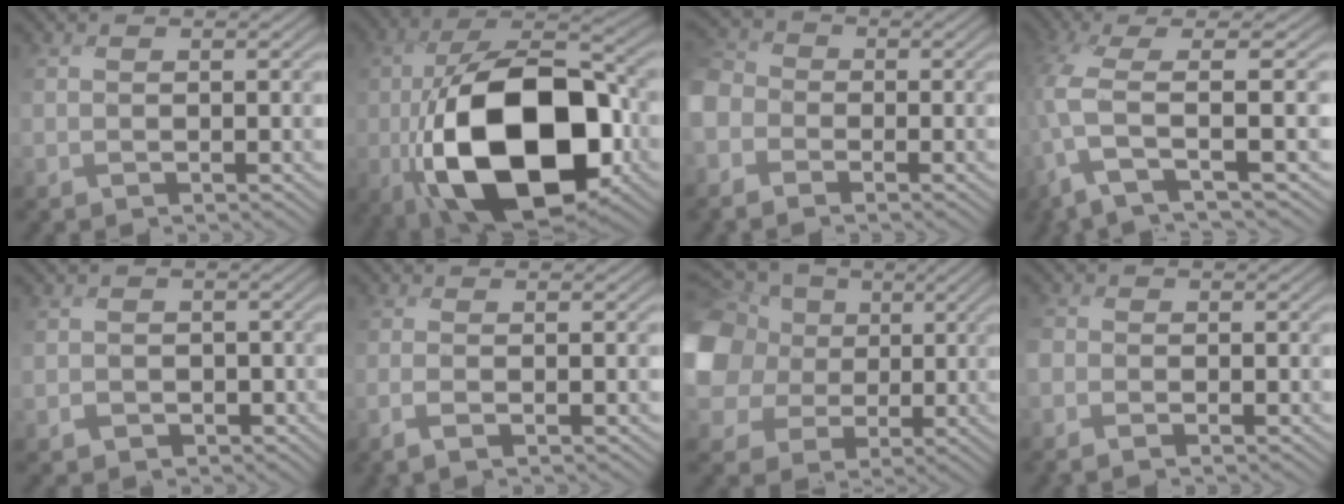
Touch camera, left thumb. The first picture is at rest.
{"total": 18.6, "force": [-4.1, 10.5, 14.8], "torque": [-0.294, -0.029, -0.066]}
{"total": 6.4, "force": [-2.9, 5.2, 2.4], "torque": [-0.097, -0.014, -0.085]}
{"total": 7.0, "force": [-1.2, 0.9, 6.8], "torque": [-0.151, 0.014, -0.045]}
{"total": 4.0, "force": [-1.4, 3.7, 0.6], "torque": [-0.025, -0.010, -0.027]}
{"total": 1.6, "force": [-0.7, -0.5, 1.3], "torque": [-0.032, 0.006, -0.018]}
{"total": 16.2, "force": [1.1, 13.9, 8.3], "torque": [-0.285, 0.015, 0.007]}
{"total": 1.3, "force": [-0.9, 0.9, 0.2], "torque": [-0.009, 0.002, -0.026]}